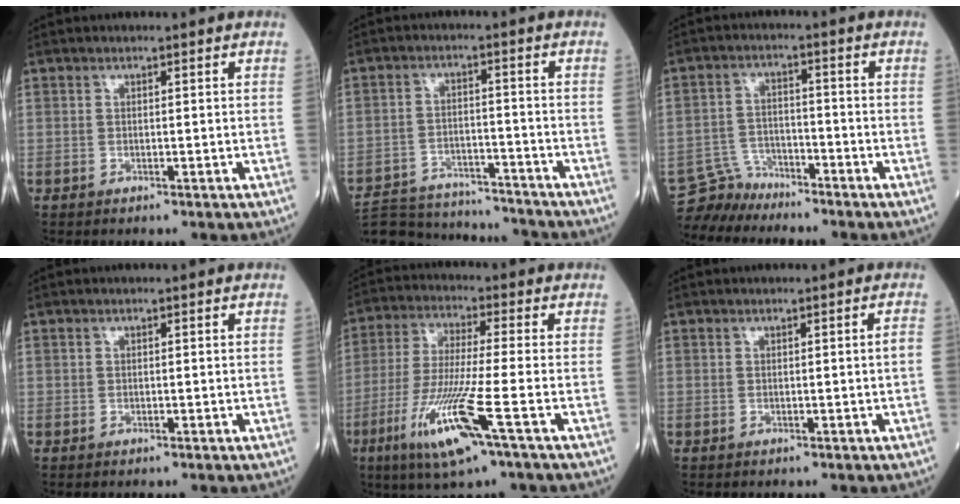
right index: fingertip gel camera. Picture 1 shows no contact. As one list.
[{"total": 16.8, "force": [-15.9, 3.3, 4.2], "torque": [-0.091, 0.003, -0.234]}, {"total": 4.9, "force": [-4.7, 1.3, -1.0], "torque": [0.014, 0.005, -0.088]}, {"total": 0.0}, {"total": 12.7, "force": [-5.6, 0.0, 11.4], "torque": [-0.243, -0.026, -0.104]}, {"total": 0.9, "force": [-0.3, -0.2, 0.9], "torque": [-0.013, -0.001, -0.001]}]